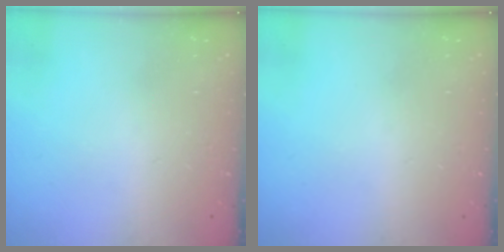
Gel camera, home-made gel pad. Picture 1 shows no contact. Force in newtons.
{"total": 0.0}